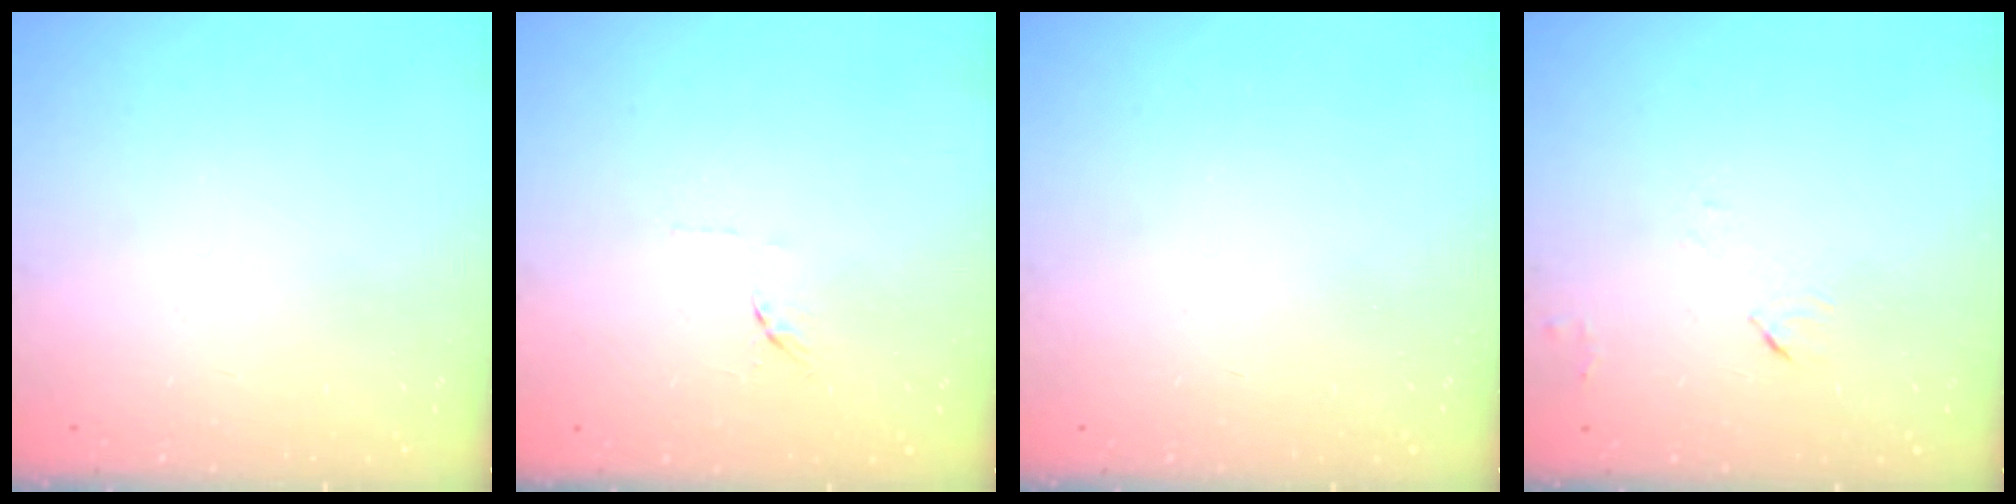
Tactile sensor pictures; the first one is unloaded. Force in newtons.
{"total": 6.2, "press": 6.1, "slide": 0.9}
{"total": 0.0}
{"total": 3.7, "press": 3.6, "slide": 0.5}